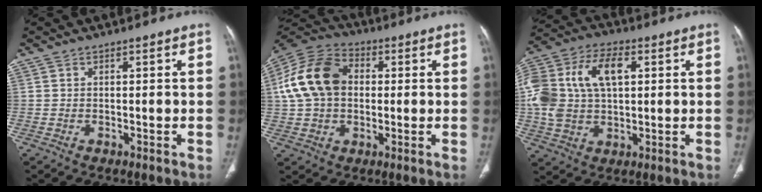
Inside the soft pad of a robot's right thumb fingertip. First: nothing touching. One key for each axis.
{"total": 16.0, "fx": 1.9, "fy": 11.7, "fz": 10.7, "tx": -0.194, "ty": 0.029, "tz": 0.026}
{"total": 19.0, "fx": 3.6, "fy": 11.7, "fz": 14.5, "tx": -0.306, "ty": 0.019, "tz": 0.063}